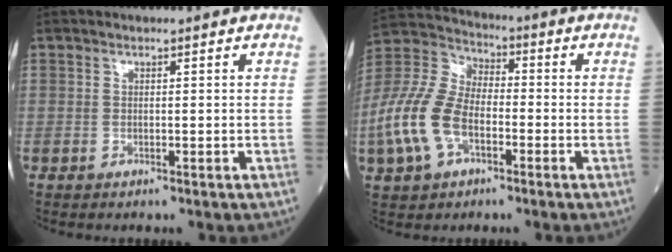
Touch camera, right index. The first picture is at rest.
{"total": 12.9, "force": [-4.1, 7.5, 9.6], "torque": [-0.240, 0.015, -0.082]}